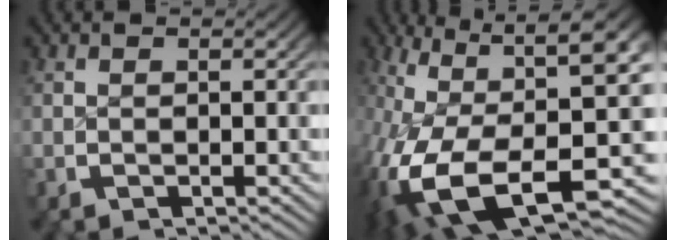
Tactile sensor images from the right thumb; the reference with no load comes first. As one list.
[{"total": 18.3, "force": [-4.7, 10.5, 14.3], "torque": [-0.289, -0.077, -0.030]}]